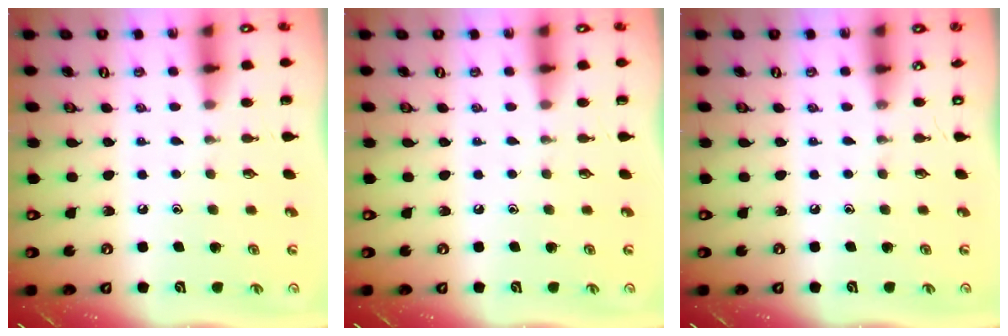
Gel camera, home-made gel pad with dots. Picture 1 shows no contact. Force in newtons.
{"total": 0.0}
{"total": 0.0}